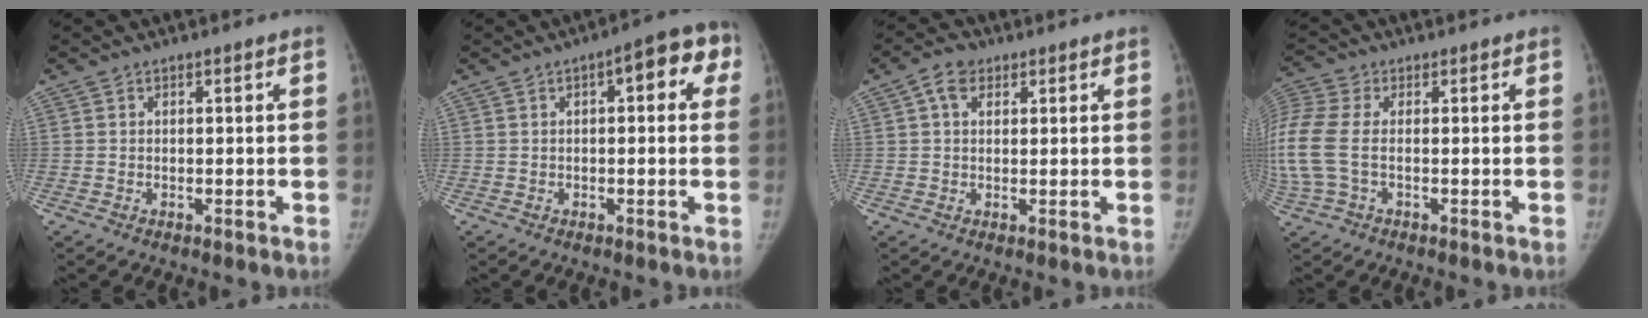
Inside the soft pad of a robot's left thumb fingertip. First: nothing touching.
{"total": 8.0, "force": [2.4, 3.3, 6.9], "torque": [-0.059, 0.019, 0.018]}
{"total": 4.3, "force": [1.8, 3.0, 2.4], "torque": [-0.028, 0.006, 0.029]}
{"total": 10.6, "force": [-0.4, 6.0, 8.8], "torque": [-0.242, 0.015, -0.009]}